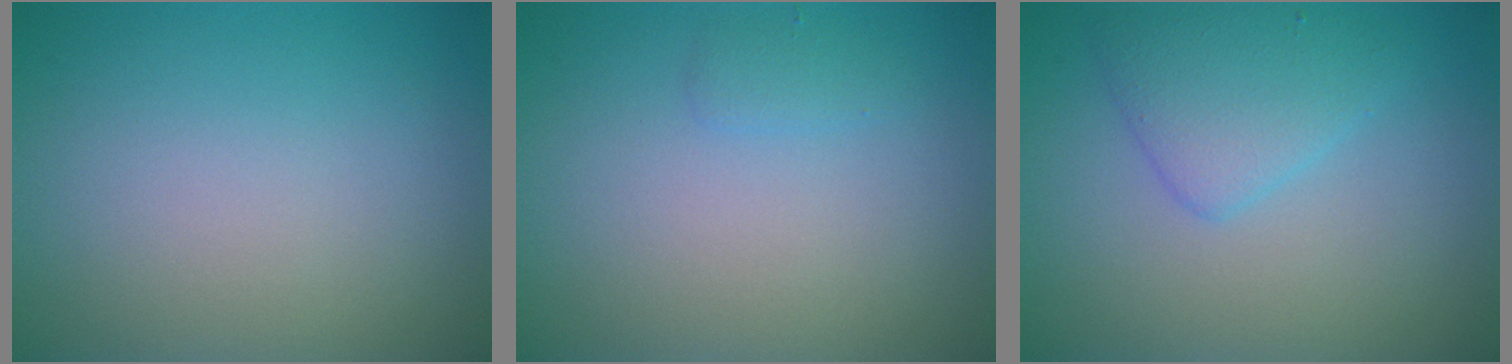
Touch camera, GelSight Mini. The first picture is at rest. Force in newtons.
{"total": 0.9, "press": 0.9, "slide": 0.0}
{"total": 3.1, "press": 3.1, "slide": 0.3}